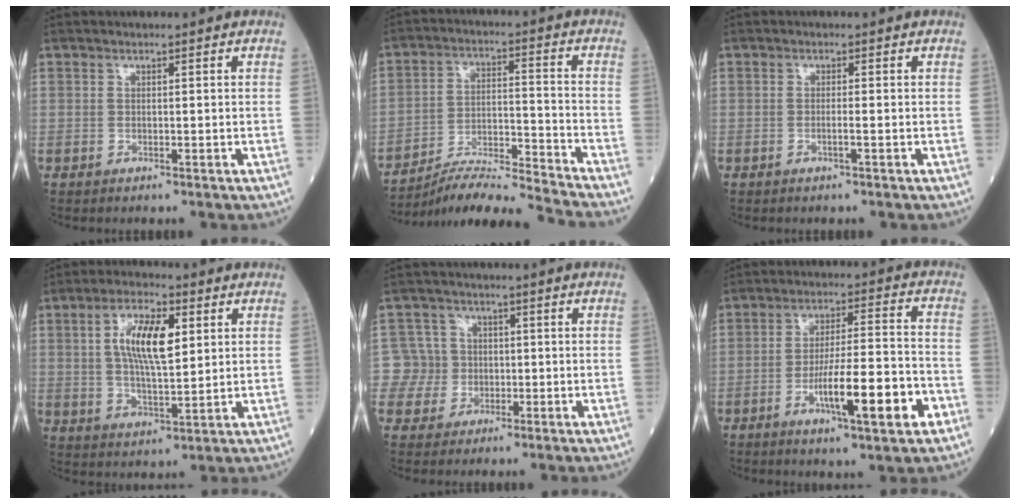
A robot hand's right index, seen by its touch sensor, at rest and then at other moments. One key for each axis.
{"total": 12.2, "fx": -11.6, "fy": -2.5, "fz": 2.8, "tx": -0.039, "ty": 0.014, "tz": -0.207}
{"total": 1.3, "fx": -0.4, "fy": -0.2, "fz": 1.2, "tx": -0.023, "ty": -0.002, "tz": -0.010}
{"total": 9.9, "fx": 2.6, "fy": 3.0, "fz": 9.1, "tx": -0.167, "ty": 0.008, "tz": 0.048}
{"total": 4.7, "fx": -0.5, "fy": 4.7, "fz": -0.2, "tx": 0.017, "ty": 0.015, "tz": -0.010}
{"total": 13.1, "fx": -5.2, "fy": 1.4, "fz": 11.9, "tx": -0.199, "ty": 0.000, "tz": -0.081}